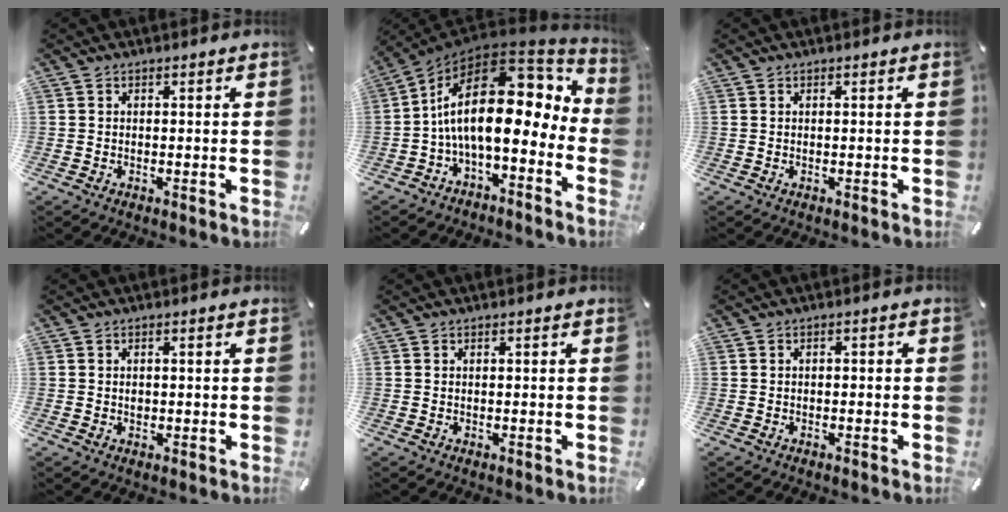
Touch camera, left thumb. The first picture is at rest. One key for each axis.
{"total": 20.7, "fx": 3.1, "fy": 10.1, "fz": 17.7, "tx": -0.335, "ty": -0.040, "tz": 0.052}
{"total": 0.0}
{"total": 1.1, "fx": 0.0, "fy": 0.8, "fz": 0.8, "tx": -0.018, "ty": 0.005, "tz": -0.003}
{"total": 0.0}
{"total": 1.2, "fx": -1.0, "fy": 0.5, "fz": 0.5, "tx": -0.010, "ty": 0.004, "tz": -0.020}